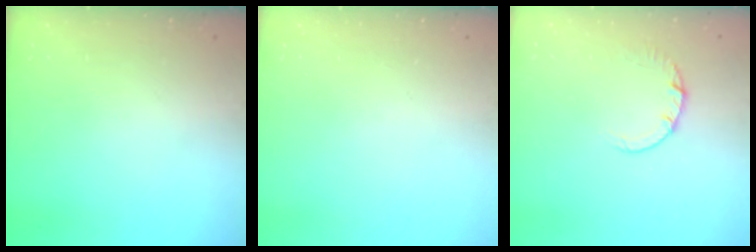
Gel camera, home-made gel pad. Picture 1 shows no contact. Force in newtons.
{"total": 0.0}
{"total": 2.7, "press": 2.7, "slide": 0.4}